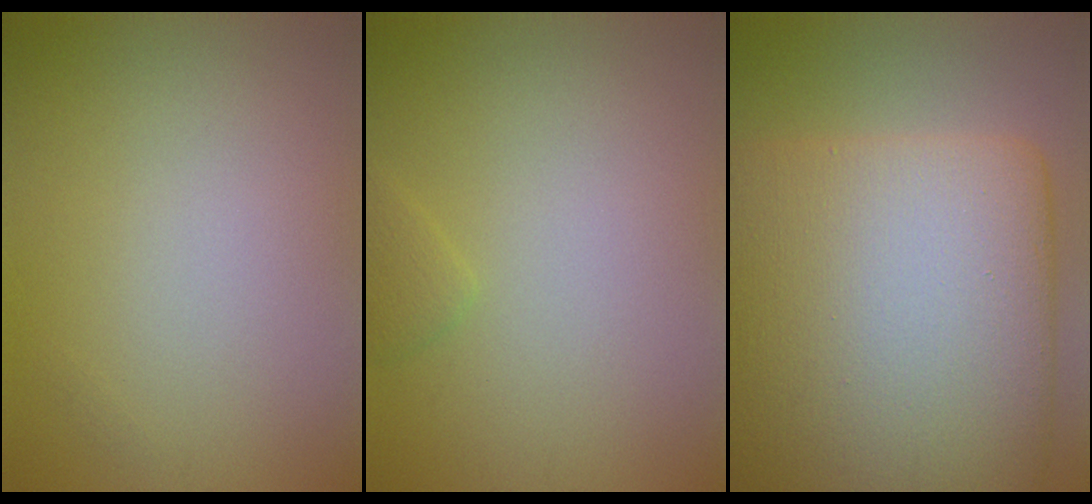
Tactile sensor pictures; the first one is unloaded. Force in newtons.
{"total": 1.0, "press": 1.0, "slide": 0.2}
{"total": 22.3, "press": 22.3, "slide": 0.8}